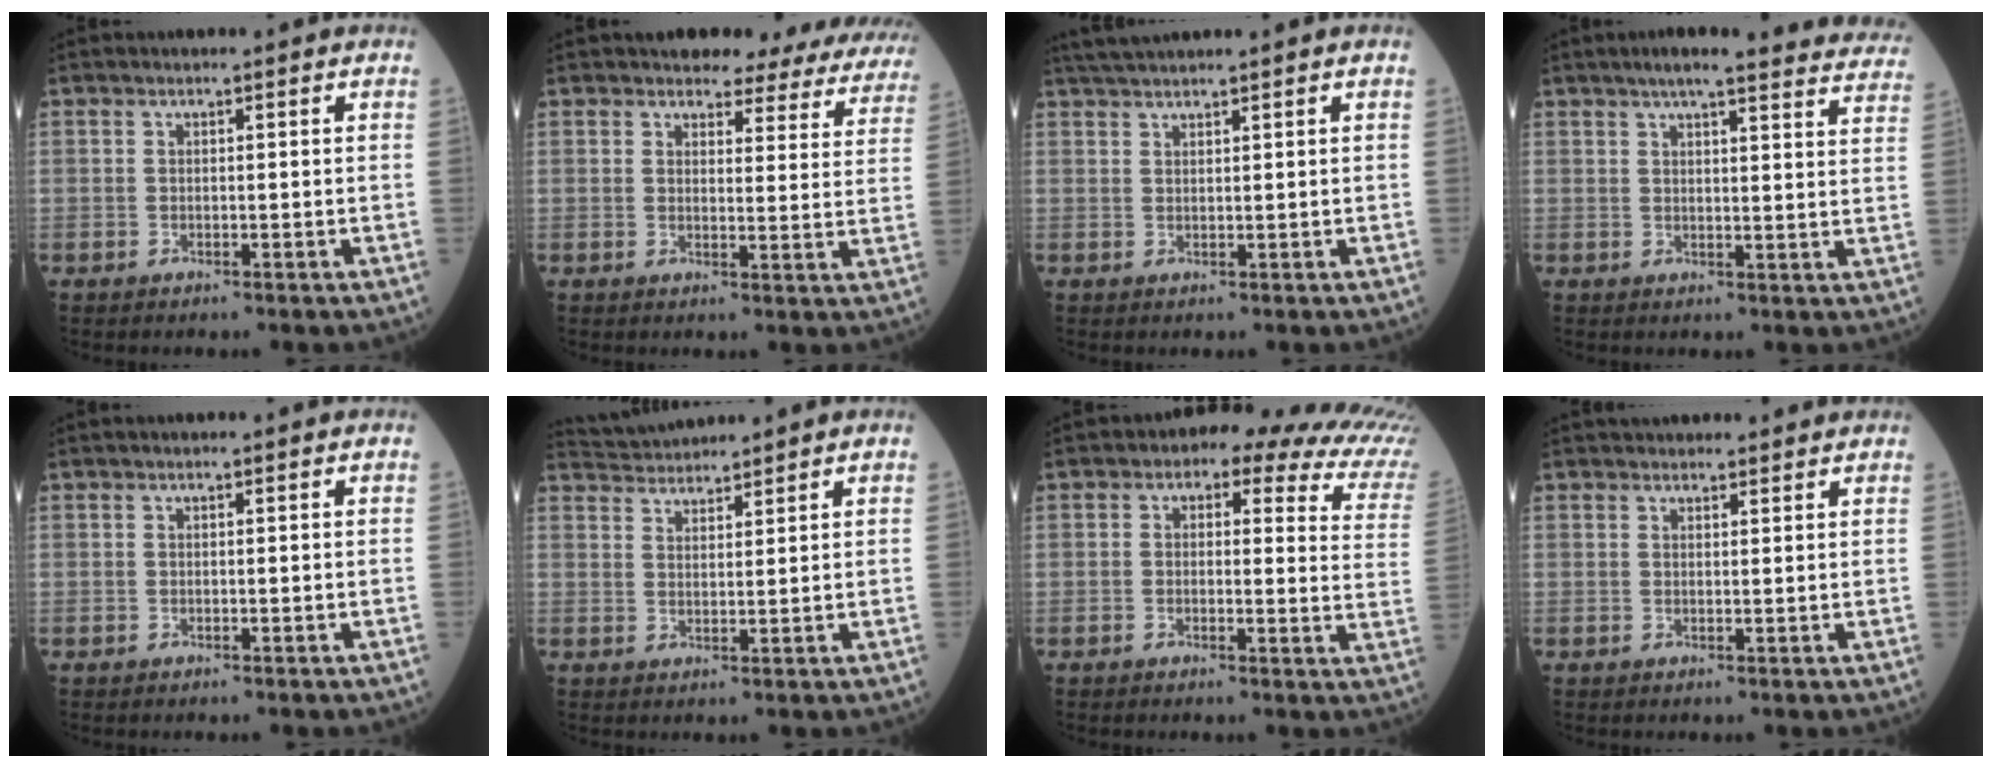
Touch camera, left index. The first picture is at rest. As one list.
[{"total": 15.6, "force": [14.4, 4.5, 3.8], "torque": [-0.014, -0.043, 0.135]}, {"total": 3.8, "force": [3.5, -0.5, 1.2], "torque": [-0.027, 0.023, 0.071]}, {"total": 22.7, "force": [20.6, 2.8, 9.2], "torque": [-0.112, -0.020, 0.232]}, {"total": 0.0}, {"total": 4.6, "force": [4.5, -0.2, -0.1], "torque": [-0.011, 0.028, 0.090]}, {"total": 14.0, "force": [10.8, 4.7, 7.5], "torque": [-0.072, 0.003, 0.092]}, {"total": 6.6, "force": [6.2, 1.5, 1.7], "torque": [-0.013, 0.033, 0.077]}]